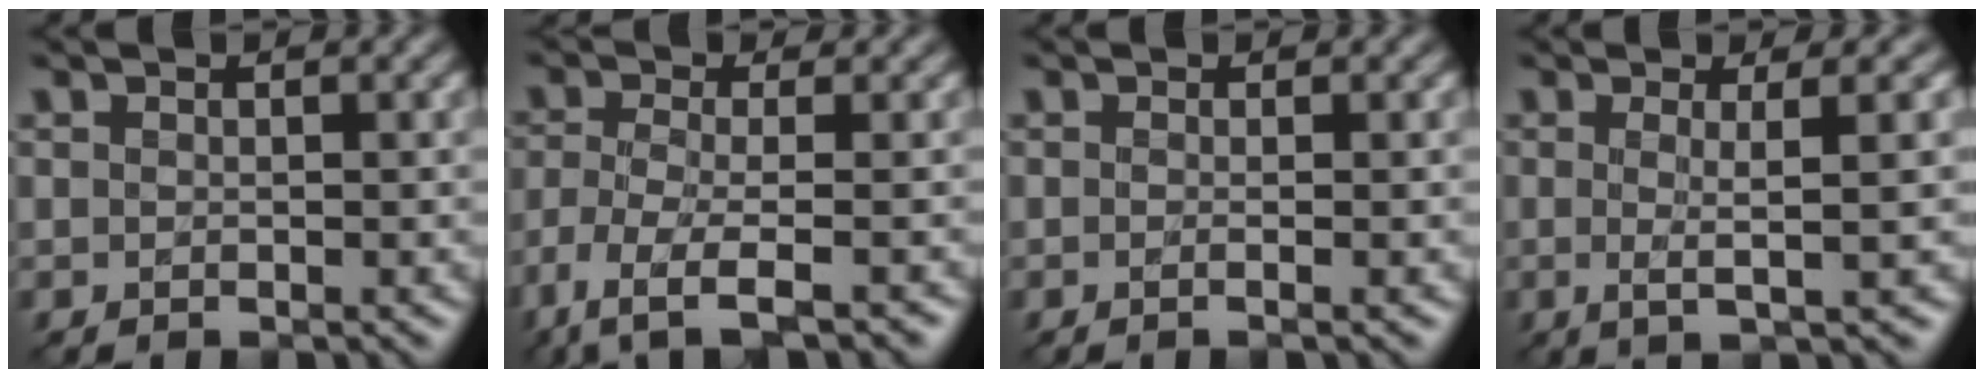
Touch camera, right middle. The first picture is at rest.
{"total": 5.7, "force": [-3.9, 1.5, 4.0], "torque": [-0.076, -0.007, -0.078]}
{"total": 1.8, "force": [0.0, 0.8, 1.6], "torque": [-0.008, -0.009, -0.023]}
{"total": 4.5, "force": [0.2, 0.8, 4.4], "torque": [-0.072, 0.000, 0.001]}